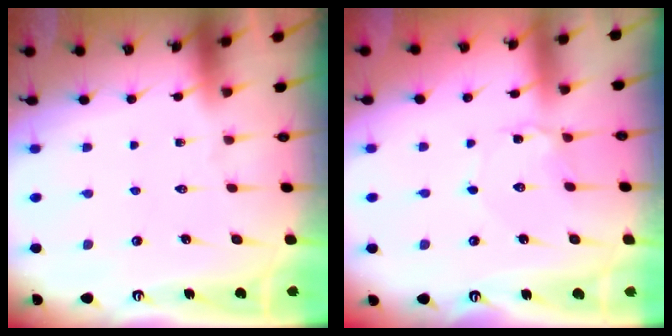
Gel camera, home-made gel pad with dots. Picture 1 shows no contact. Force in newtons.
{"total": 2.3, "press": 2.3, "slide": 0.3}